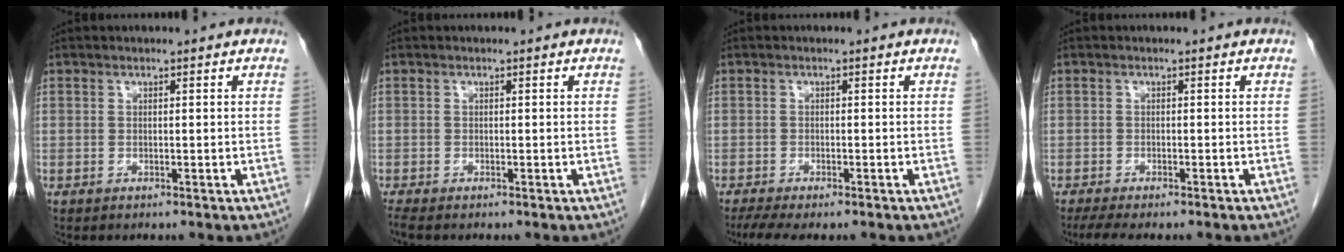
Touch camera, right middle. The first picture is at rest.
{"total": 1.1, "force": [-1.0, 0.0, 0.5], "torque": [-0.016, -0.005, -0.020]}
{"total": 5.3, "force": [-4.1, 1.0, 3.2], "torque": [-0.051, -0.014, -0.064]}
{"total": 5.2, "force": [-4.3, 0.8, 2.9], "torque": [-0.042, -0.013, -0.064]}